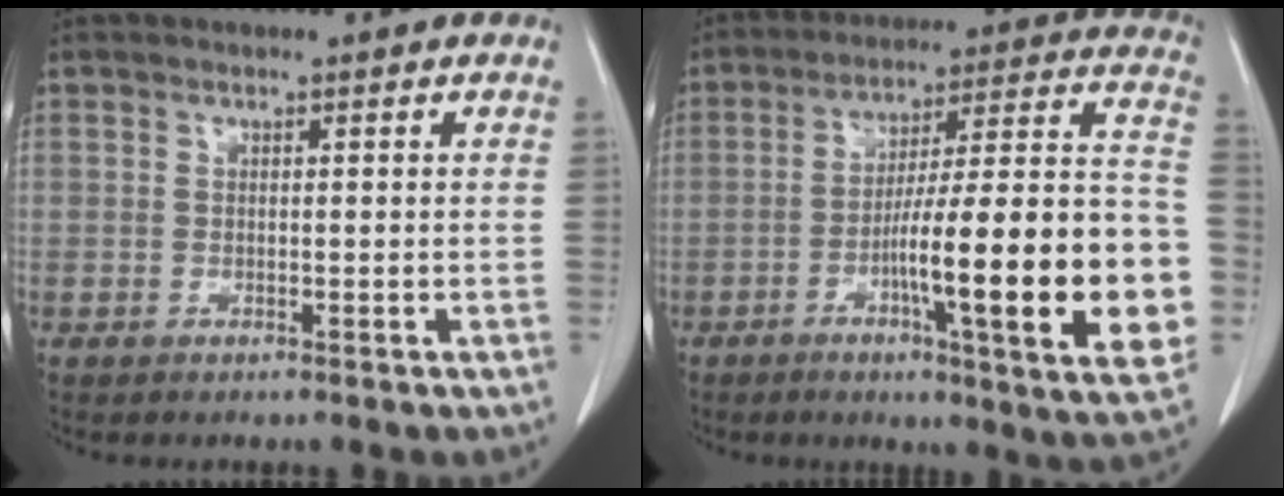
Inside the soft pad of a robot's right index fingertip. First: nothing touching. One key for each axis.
{"total": 23.7, "fx": -5.9, "fy": 1.8, "fz": 22.9, "tx": -0.278, "ty": 0.008, "tz": -0.086}